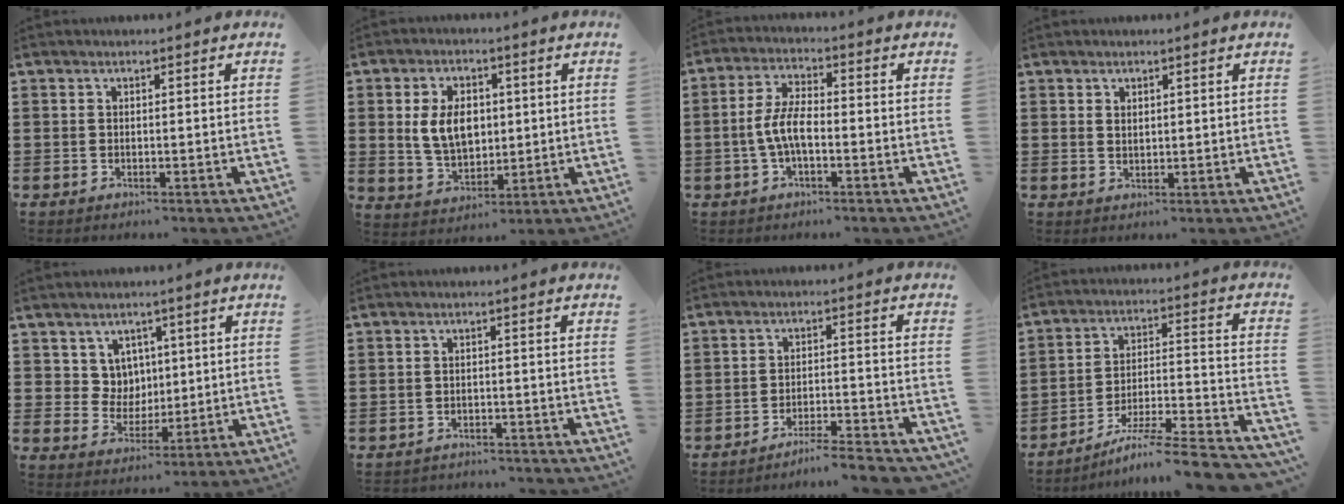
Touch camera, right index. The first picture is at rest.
{"total": 7.4, "force": [1.0, 4.9, 5.5], "torque": [-0.122, 0.009, 0.012]}
{"total": 5.9, "force": [-1.2, 2.3, 5.3], "torque": [-0.127, -0.005, -0.032]}
{"total": 1.2, "force": [1.0, 0.6, 0.3], "torque": [-0.007, 0.003, 0.019]}
{"total": 5.6, "force": [2.5, 4.9, 0.9], "torque": [-0.045, 0.007, 0.047]}
{"total": 2.0, "force": [-2.0, 0.3, -0.1], "torque": [-0.005, 0.000, -0.045]}
{"total": 4.3, "force": [-4.2, -0.4, 1.0], "torque": [-0.021, -0.005, -0.086]}
{"total": 8.0, "force": [-6.7, -0.2, 4.4], "torque": [-0.063, -0.008, -0.135]}